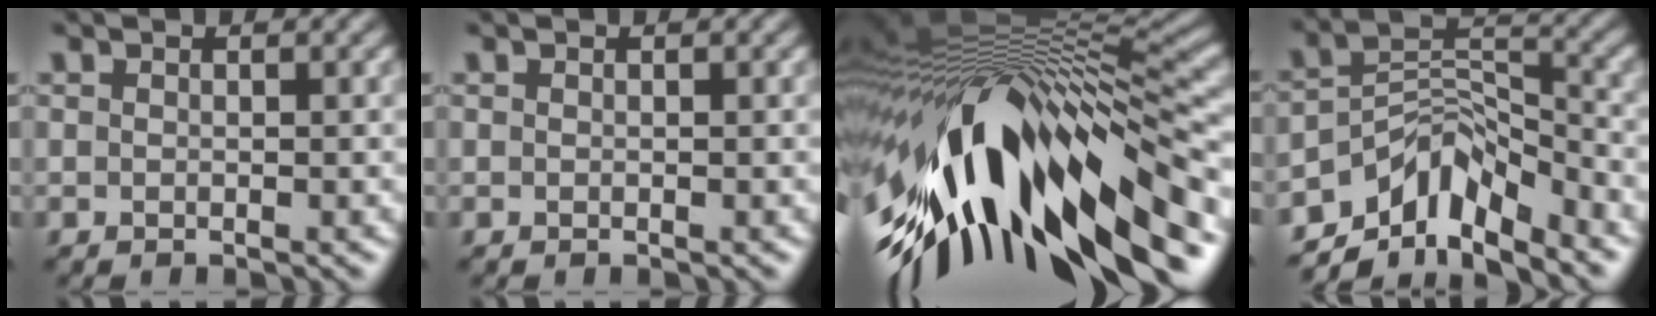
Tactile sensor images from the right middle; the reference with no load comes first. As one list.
[{"total": 0.0}, {"total": 16.4, "force": [-5.2, 5.8, 14.5], "torque": [-0.245, 0.014, -0.089]}, {"total": 7.5, "force": [-5.6, 3.0, 4.0], "torque": [-0.050, 0.001, -0.109]}]